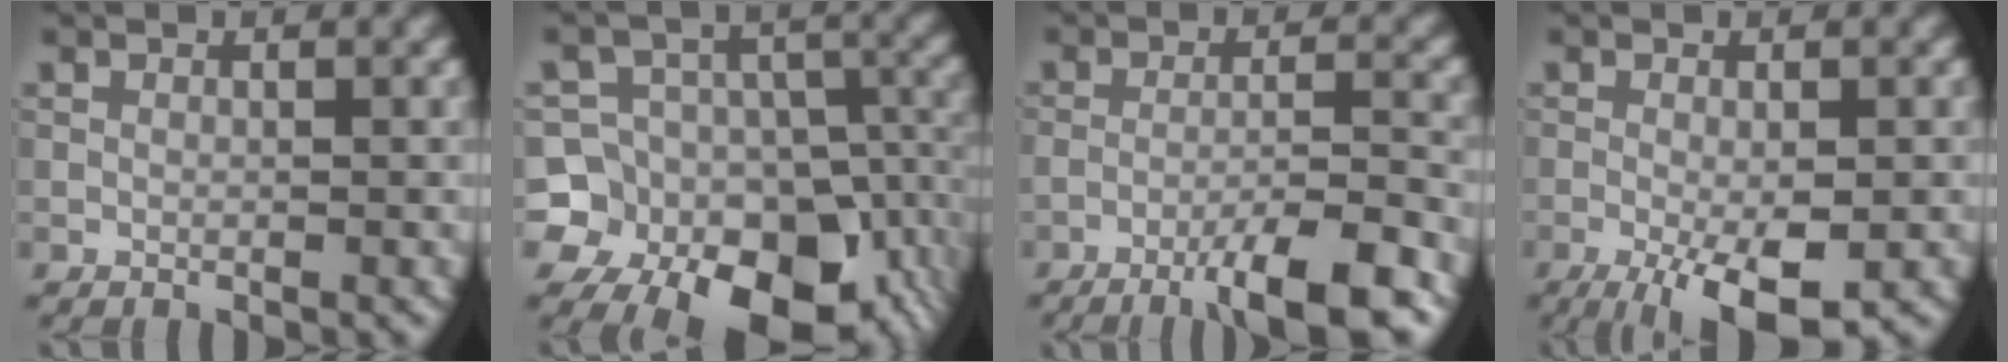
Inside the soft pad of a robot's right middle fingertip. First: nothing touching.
{"total": 18.1, "force": [-7.9, 14.8, 6.7], "torque": [-0.110, -0.032, -0.119]}
{"total": 6.6, "force": [-4.2, 0.8, 5.0], "torque": [-0.072, 0.006, -0.070]}
{"total": 6.1, "force": [-2.6, 1.7, 5.2], "torque": [-0.086, -0.009, -0.040]}